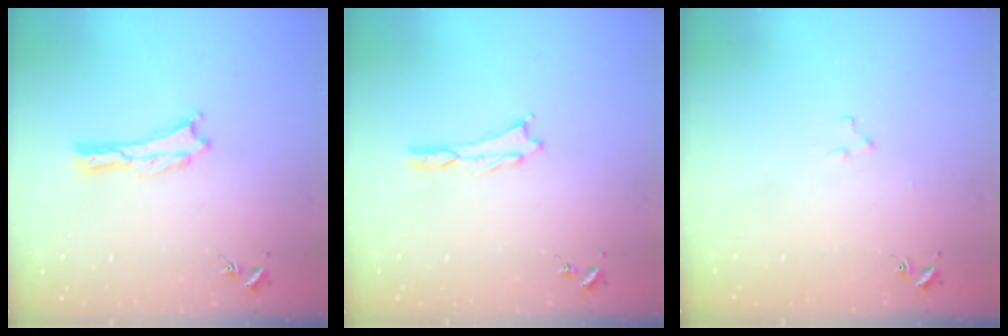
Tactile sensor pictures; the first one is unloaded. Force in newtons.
{"total": 0.0}
{"total": 2.4, "press": 2.4, "slide": 0.2}